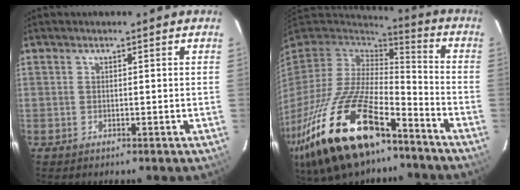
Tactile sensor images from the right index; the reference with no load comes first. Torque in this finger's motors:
{"motor_torque": [2.14, 0.00, 1.06, 0.21]}